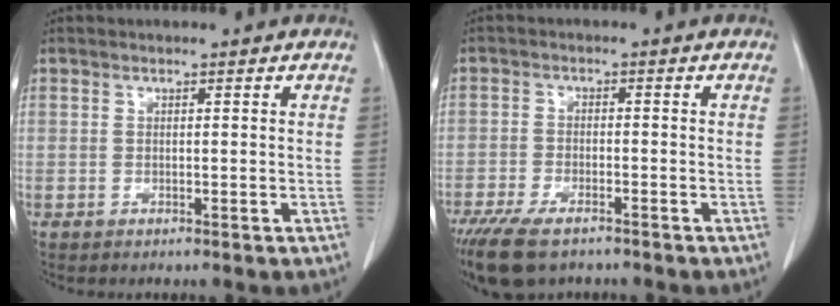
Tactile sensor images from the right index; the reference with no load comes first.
{"total": 9.9, "force": [-7.2, 3.7, 5.6], "torque": [-0.105, -0.017, -0.122]}